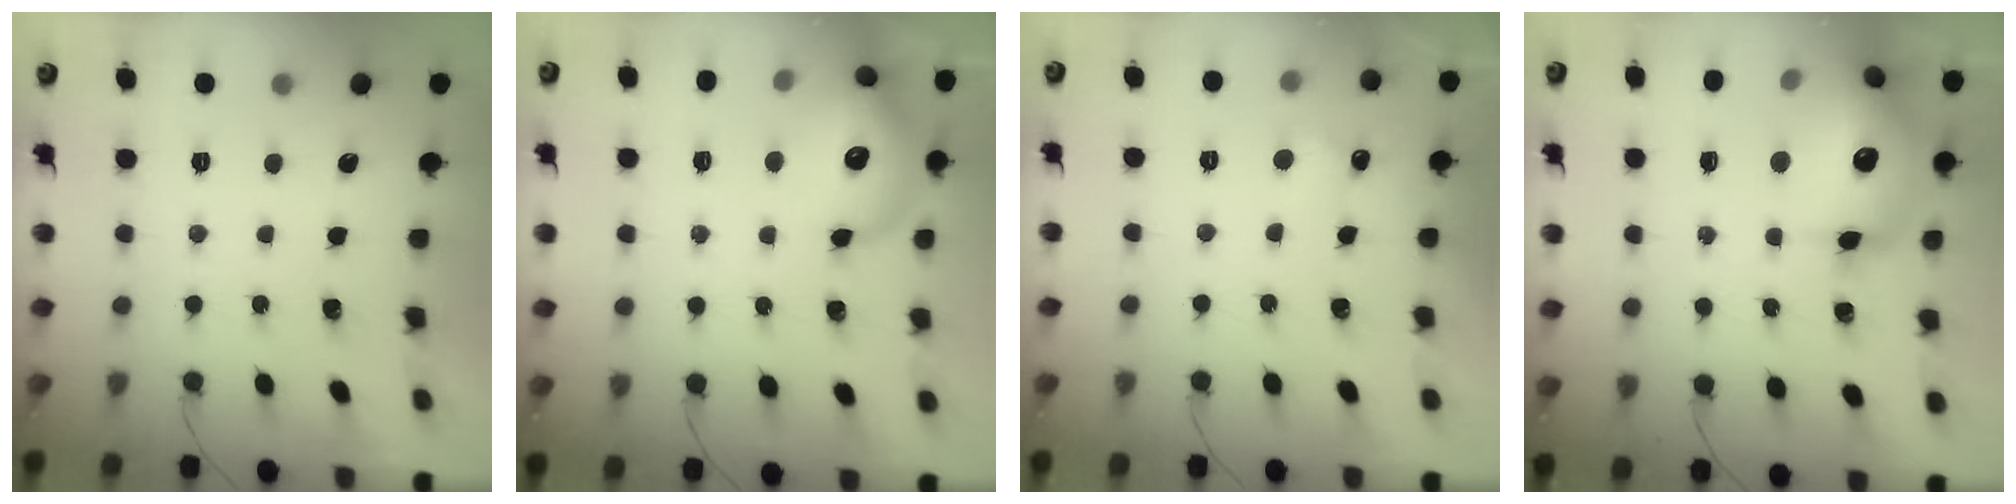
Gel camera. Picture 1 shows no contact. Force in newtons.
{"total": 17.7, "press": 17.6, "slide": 2.0}
{"total": 4.3, "press": 4.1, "slide": 1.2}
{"total": 22.4, "press": 22.0, "slide": 4.2}